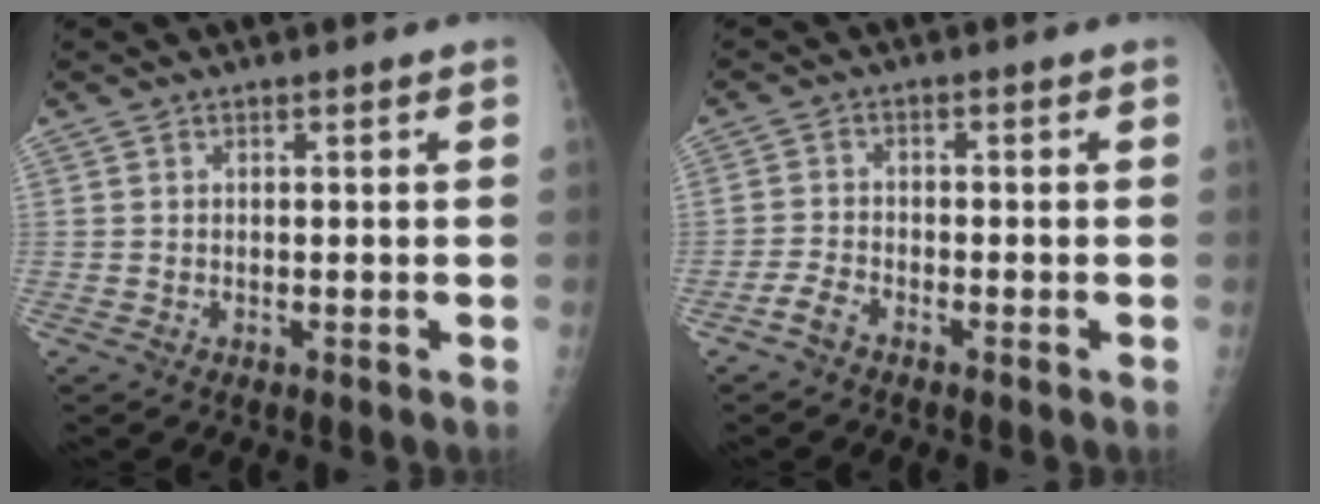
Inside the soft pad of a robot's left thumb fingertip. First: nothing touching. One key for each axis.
{"total": 2.7, "fx": -2.2, "fy": 1.0, "fz": 1.2, "tx": -0.031, "ty": 0.009, "tz": -0.044}